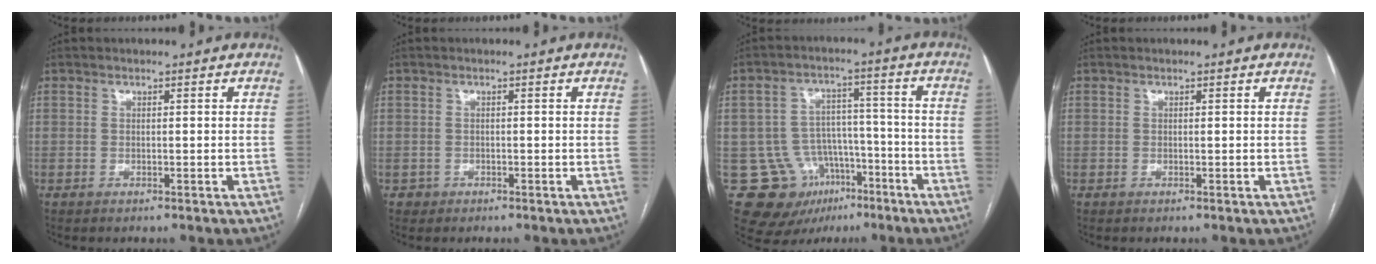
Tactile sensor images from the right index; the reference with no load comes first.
{"total": 1.1, "force": [-0.4, 1.0, -0.2], "torque": [0.002, 0.007, -0.006]}
{"total": 12.2, "force": [-6.1, 9.9, 3.4], "torque": [-0.051, 0.058, -0.080]}
{"total": 0.0}